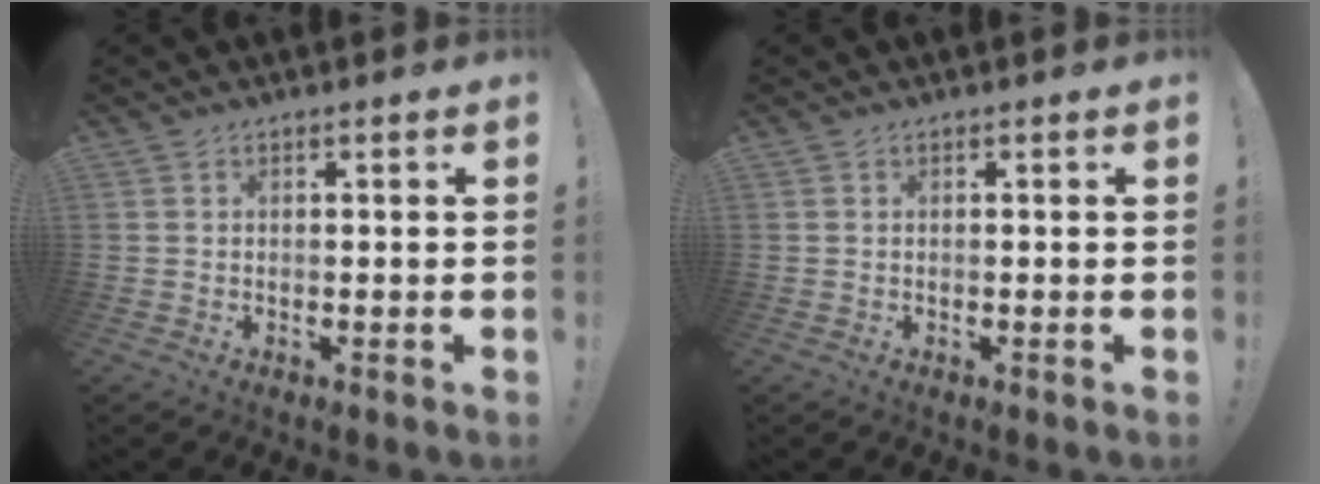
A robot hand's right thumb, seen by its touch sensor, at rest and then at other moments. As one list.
[{"total": 0.0}]